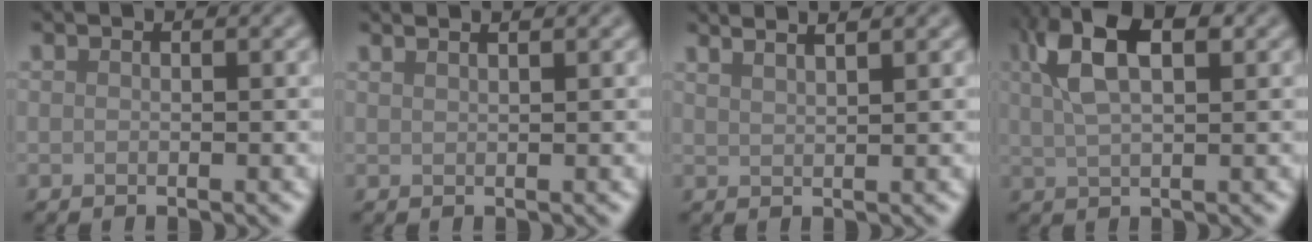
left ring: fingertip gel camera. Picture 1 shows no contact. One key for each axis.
{"total": 2.7, "fx": 2.0, "fy": 1.1, "fz": 1.5, "tx": 0.001, "ty": 0.009, "tz": -0.004}
{"total": 4.4, "fx": 3.3, "fy": 1.5, "fz": 2.5, "tx": -0.007, "ty": 0.030, "tz": 0.010}
{"total": 7.2, "fx": 2.8, "fy": 3.2, "fz": 5.8, "tx": -0.118, "ty": 0.018, "tz": 0.047}